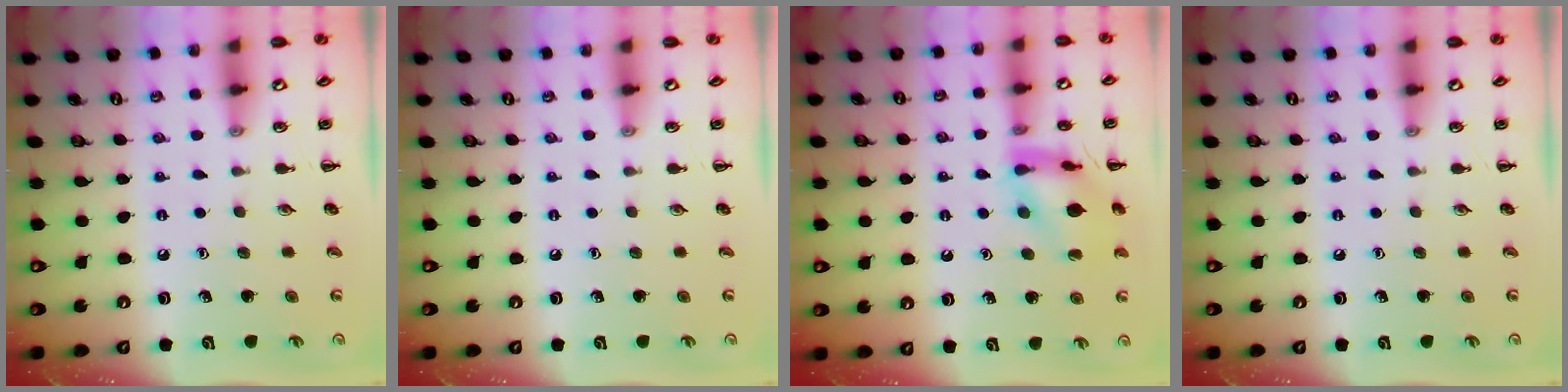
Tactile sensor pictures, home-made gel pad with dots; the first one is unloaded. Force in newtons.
{"total": 0.0}
{"total": 13.2, "press": 13.1, "slide": 1.0}
{"total": 0.0}